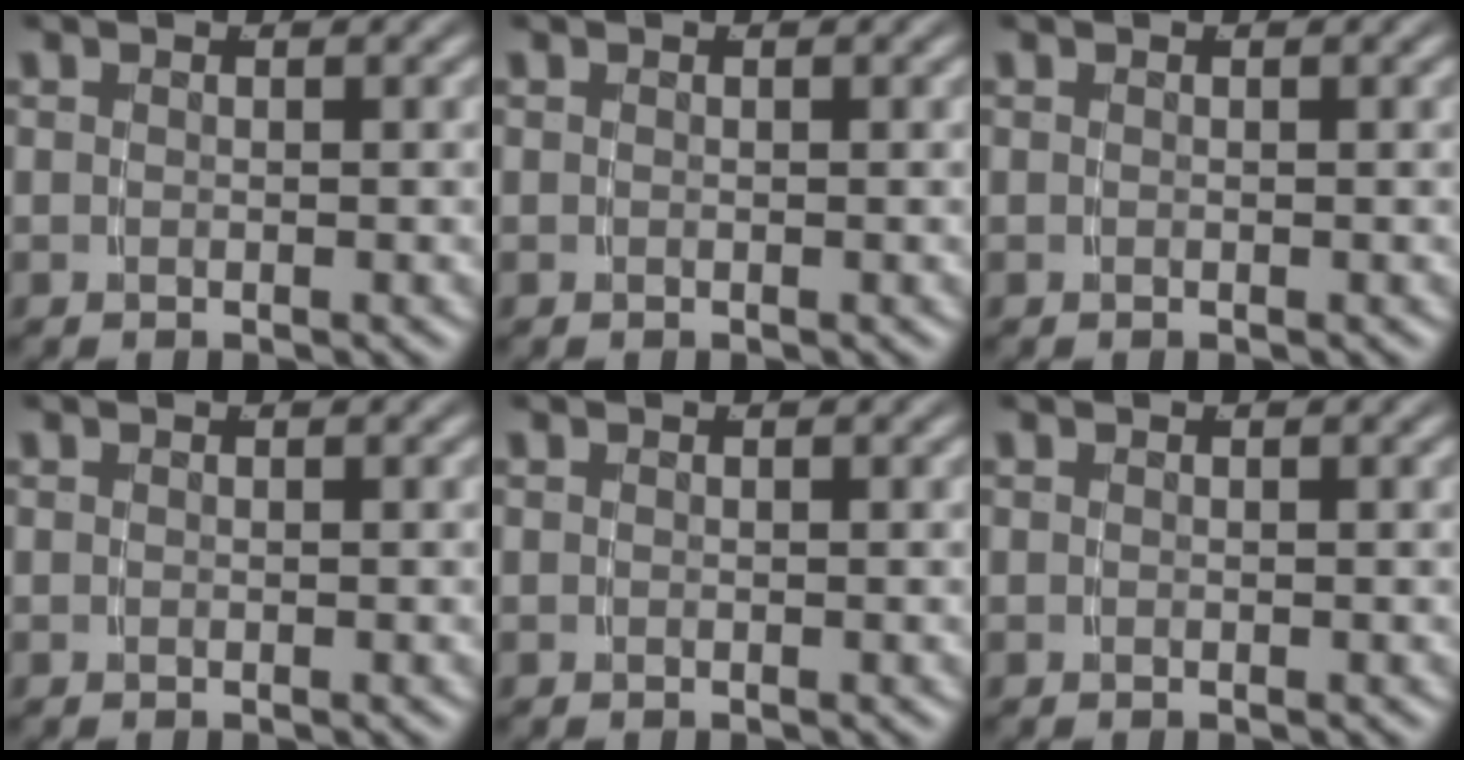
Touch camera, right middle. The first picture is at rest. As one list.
[{"total": 0.0}, {"total": 0.0}, {"total": 0.0}, {"total": 0.0}, {"total": 0.0}]